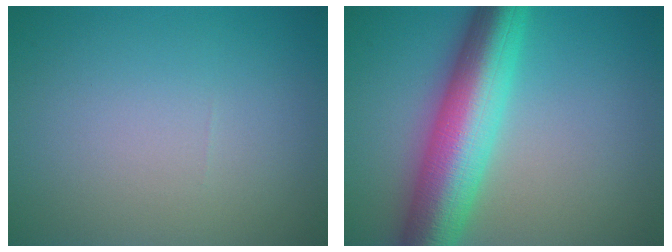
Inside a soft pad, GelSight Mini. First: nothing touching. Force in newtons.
{"total": 9.8, "press": 9.8, "slide": 0.3}